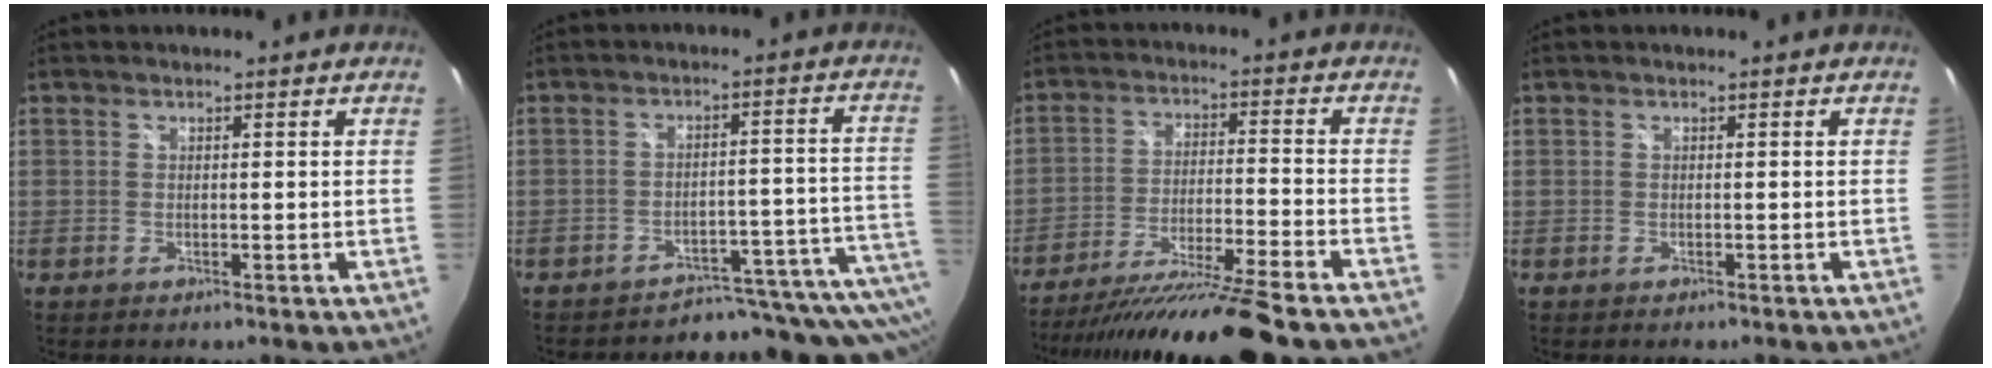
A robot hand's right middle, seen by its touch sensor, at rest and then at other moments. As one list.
[{"total": 17.9, "force": [-17.1, 3.3, 4.0], "torque": [-0.020, 0.016, -0.226]}, {"total": 16.9, "force": [-14.8, -1.8, 7.9], "torque": [-0.156, -0.033, -0.242]}, {"total": 0.5, "force": [-0.4, 0.2, 0.2], "torque": [-0.004, -0.003, -0.007]}]